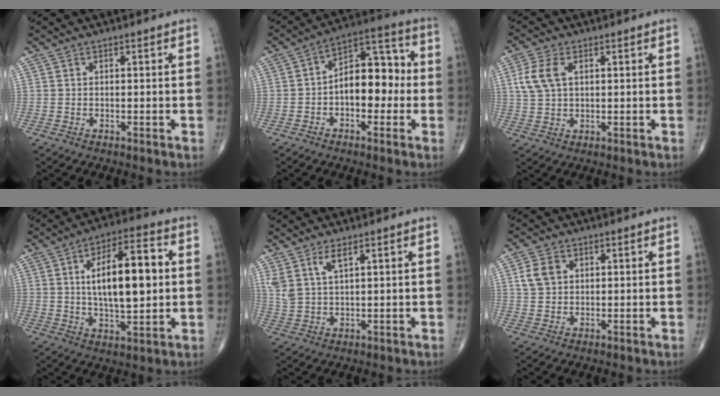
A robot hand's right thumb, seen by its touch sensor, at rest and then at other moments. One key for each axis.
{"total": 11.8, "fx": -1.2, "fy": 7.1, "fz": 9.3, "tx": -0.107, "ty": 0.040, "tz": -0.031}
{"total": 6.4, "fx": 1.8, "fy": 3.8, "fz": 4.8, "tx": -0.112, "ty": 0.007, "tz": 0.037}
{"total": 16.4, "fx": 2.0, "fy": 6.6, "fz": 14.9, "tx": -0.224, "ty": 0.010, "tz": 0.031}
{"total": 4.9, "fx": 2.9, "fy": 1.6, "fz": 3.6, "tx": -0.079, "ty": -0.012, "tz": 0.066}
{"total": 4.8, "fx": 1.4, "fy": 3.7, "fz": 2.7, "tx": -0.044, "ty": 0.001, "tz": 0.027}